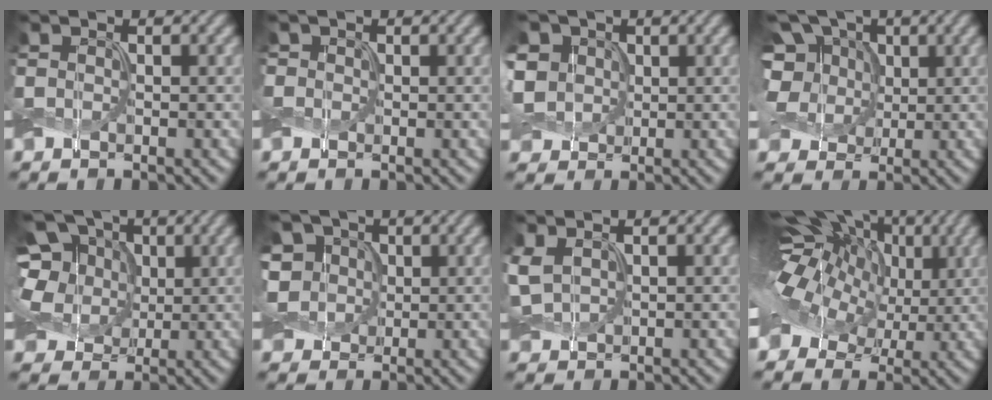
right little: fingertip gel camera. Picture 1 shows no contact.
{"total": 0.7, "force": [0.0, 0.7, 0.0], "torque": [0.002, 0.003, -0.002]}
{"total": 6.2, "force": [1.6, 5.1, 3.1], "torque": [-0.096, 0.031, 0.014]}
{"total": 9.9, "force": [1.3, 7.9, 5.7], "torque": [-0.120, 0.032, -0.001]}
{"total": 9.4, "force": [0.6, 7.7, 5.4], "torque": [-0.117, 0.022, -0.008]}
{"total": 6.3, "force": [1.4, 5.3, 3.1], "torque": [-0.084, 0.028, 0.007]}
{"total": 3.1, "force": [0.8, 2.1, 2.1], "torque": [-0.058, 0.009, 0.017]}
{"total": 18.1, "force": [4.0, 12.3, 12.6], "torque": [-0.234, 0.038, 0.034]}